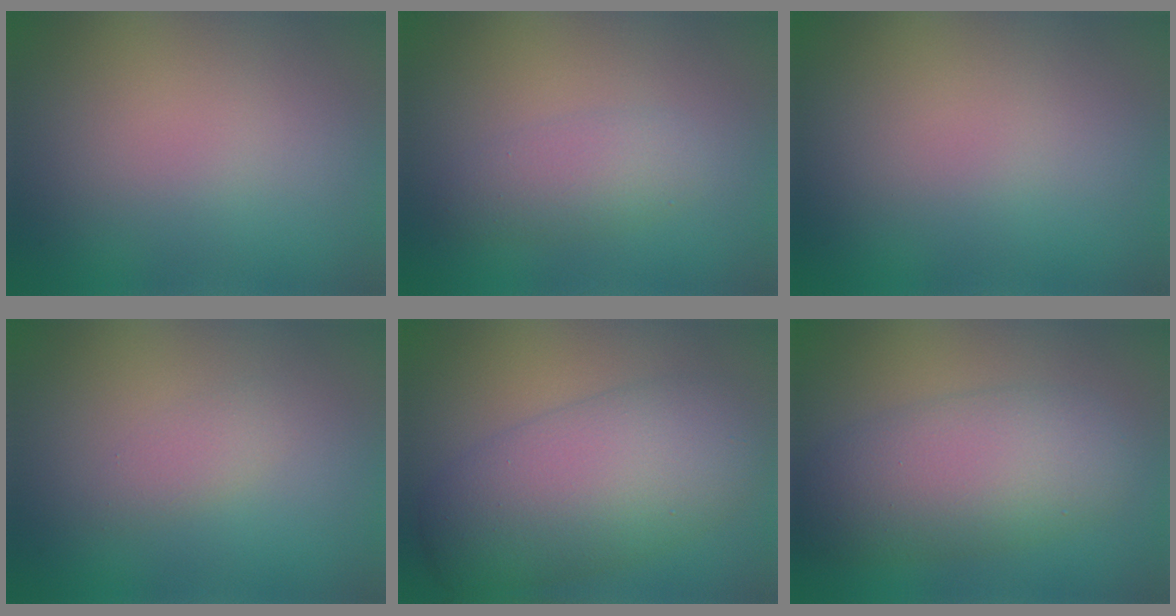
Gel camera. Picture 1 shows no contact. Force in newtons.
{"total": 2.4, "press": 2.4, "slide": 0.0}
{"total": 0.0}
{"total": 1.3, "press": 1.3, "slide": 0.1}
{"total": 8.7, "press": 8.7, "slide": 0.2}
{"total": 6.8, "press": 6.8, "slide": 0.3}